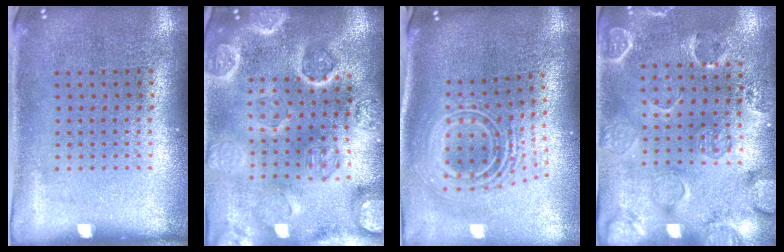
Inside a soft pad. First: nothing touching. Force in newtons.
{"total": 4.6, "press": 4.1, "slide": 2.0}
{"total": 2.7, "press": 1.8, "slide": 2.0}
{"total": 2.6, "press": 2.0, "slide": 1.7}